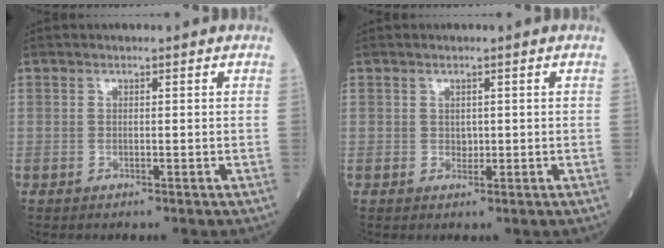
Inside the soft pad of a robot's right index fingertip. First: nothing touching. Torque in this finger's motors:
{"motor_torque": [0.08, 0.04, 0.03, -0.01]}